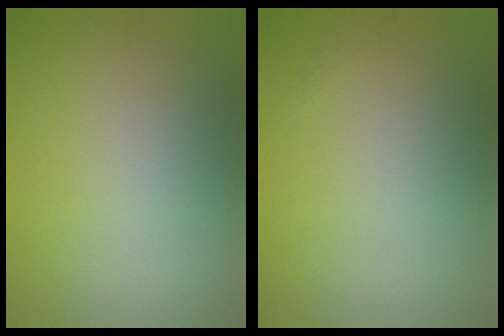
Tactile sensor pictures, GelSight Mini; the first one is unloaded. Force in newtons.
{"total": 0.0}